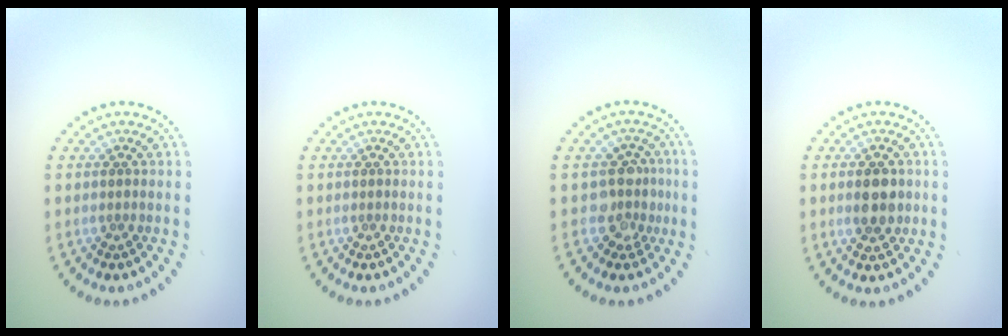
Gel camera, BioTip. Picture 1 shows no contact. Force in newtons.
{"total": 0.0}
{"total": 2.9, "press": 2.2, "slide": 1.8}
{"total": 2.8, "press": 2.8, "slide": 0.3}